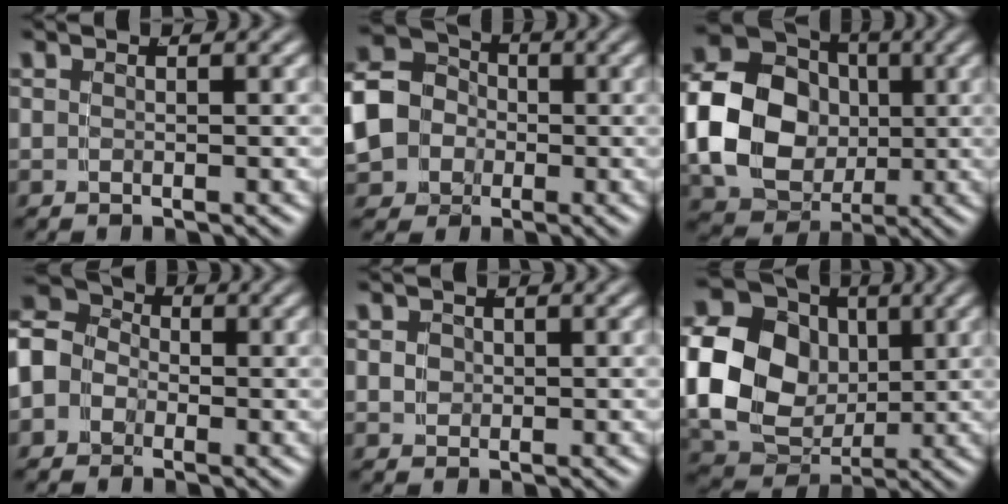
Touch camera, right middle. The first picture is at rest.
{"total": 11.3, "force": [-0.5, 10.0, 5.2], "torque": [-0.127, -0.028, -0.013]}
{"total": 17.1, "force": [0.7, 14.5, 8.9], "torque": [-0.187, -0.014, 0.002]}
{"total": 8.8, "force": [0.7, 7.7, 4.2], "torque": [-0.086, 0.006, -0.006]}
{"total": 1.2, "force": [0.2, 1.1, 0.4], "torque": [-0.005, -0.004, 0.008]}
{"total": 19.2, "force": [1.9, 16.3, 9.9], "torque": [-0.192, -0.018, 0.022]}